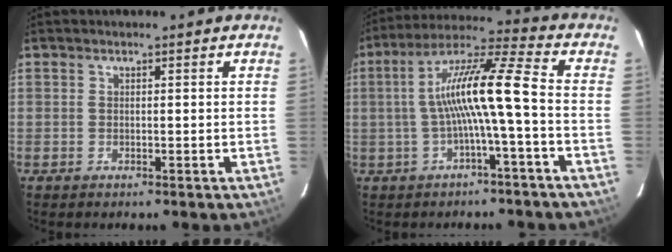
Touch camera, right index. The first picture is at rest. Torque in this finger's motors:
{"motor_torque": [1.53, -0.61, 1.05, 0.21]}